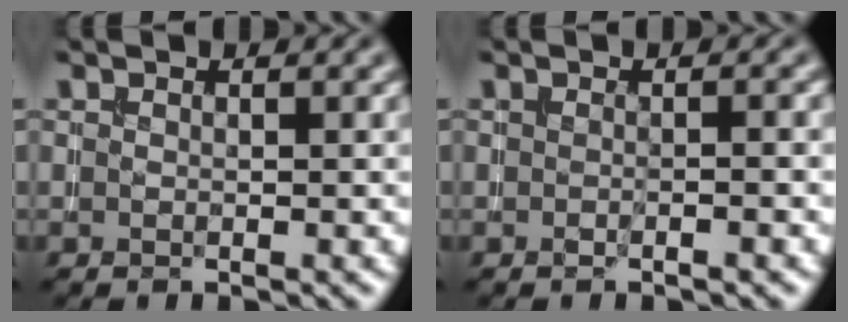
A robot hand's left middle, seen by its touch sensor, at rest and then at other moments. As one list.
[{"total": 0.8, "force": [-0.3, 0.0, 0.7], "torque": [-0.007, -0.004, -0.007]}]